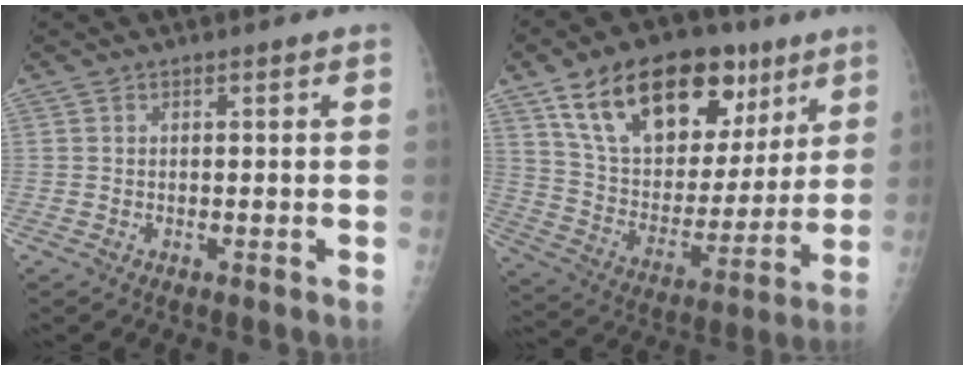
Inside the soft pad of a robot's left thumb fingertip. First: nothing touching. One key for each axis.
{"total": 25.7, "fx": 13.8, "fy": 14.2, "fz": 16.3, "tx": -0.222, "ty": -0.022, "tz": 0.236}